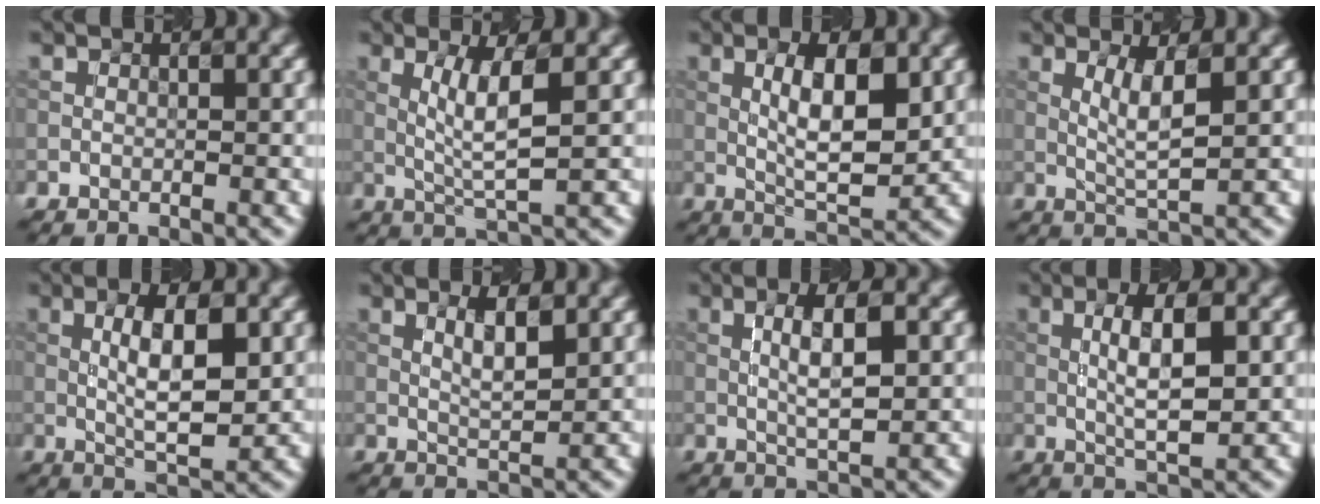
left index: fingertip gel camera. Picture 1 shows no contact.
{"total": 3.8, "force": [0.8, 0.4, 3.7], "torque": [-0.079, -0.002, 0.023]}
{"total": 6.3, "force": [0.9, 2.0, 5.9], "torque": [-0.099, -0.001, 0.019]}
{"total": 2.9, "force": [0.7, 0.4, 2.8], "torque": [-0.058, -0.005, 0.019]}
{"total": 5.7, "force": [0.7, 1.7, 5.4], "torque": [-0.096, 0.000, 0.014]}
{"total": 2.8, "force": [1.2, 0.5, 2.5], "torque": [-0.044, 0.001, 0.023]}
{"total": 4.1, "force": [0.6, 0.9, 4.0], "torque": [-0.072, 0.003, 0.012]}
{"total": 5.1, "force": [0.5, 1.3, 5.0], "torque": [-0.092, 0.002, 0.010]}